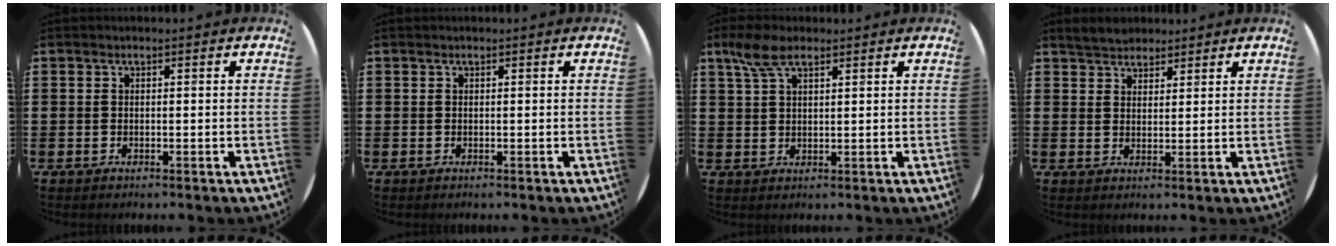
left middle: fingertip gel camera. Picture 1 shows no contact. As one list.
[{"total": 0.0}, {"total": 4.8, "force": [3.0, 1.9, 3.1], "torque": [-0.067, 0.008, 0.054]}, {"total": 3.1, "force": [3.0, 0.9, 0.1], "torque": [-0.008, -0.001, 0.057]}]